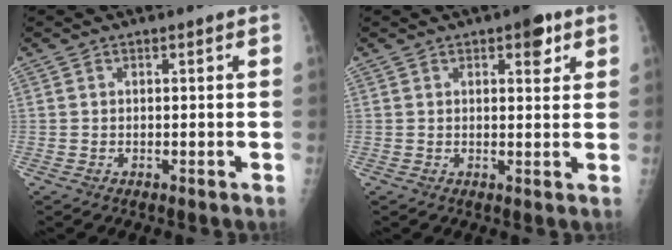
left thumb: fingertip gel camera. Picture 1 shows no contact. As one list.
[{"total": 4.5, "force": [2.5, 1.9, 3.2], "torque": [-0.025, -0.009, 0.028]}]